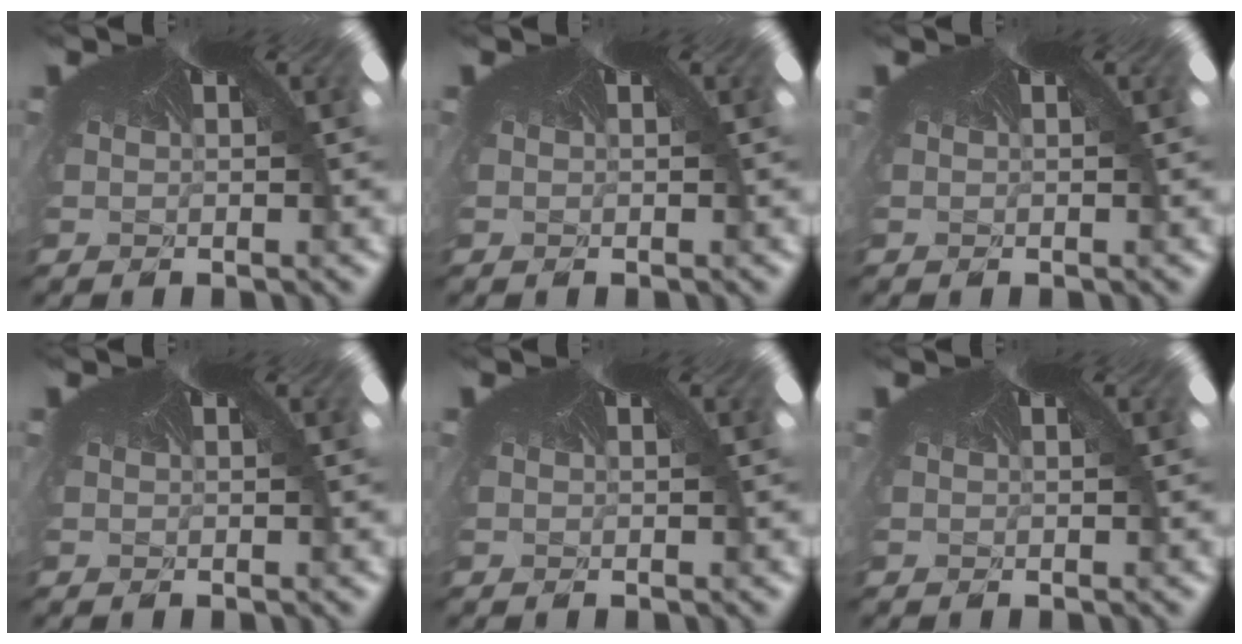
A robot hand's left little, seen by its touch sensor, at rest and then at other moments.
{"total": 0.0}
{"total": 0.0}
{"total": 0.0}
{"total": 0.0}
{"total": 0.0}